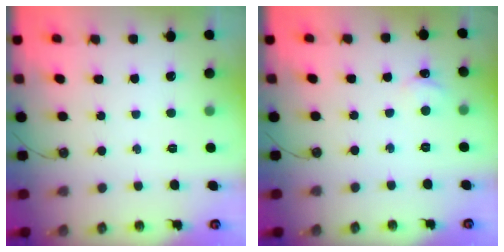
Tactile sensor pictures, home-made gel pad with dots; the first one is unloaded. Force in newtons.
{"total": 2.4, "press": 2.4, "slide": 0.3}